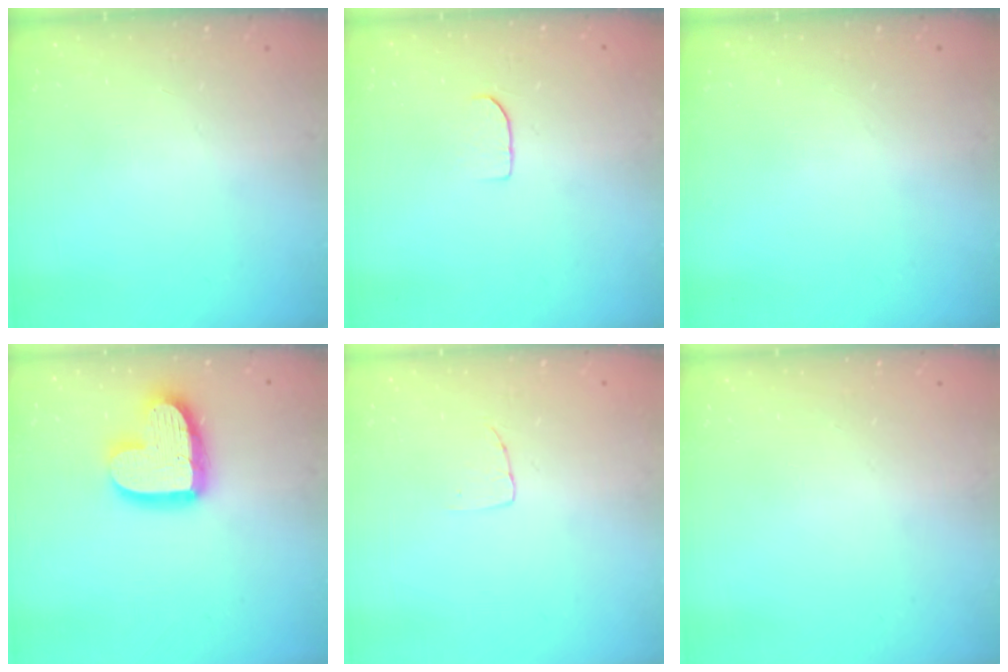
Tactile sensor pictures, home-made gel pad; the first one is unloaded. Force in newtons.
{"total": 5.0, "press": 5.0, "slide": 0.5}
{"total": 0.0}
{"total": 17.1, "press": 17.0, "slide": 1.5}
{"total": 2.9, "press": 2.9, "slide": 0.1}
{"total": 0.0}